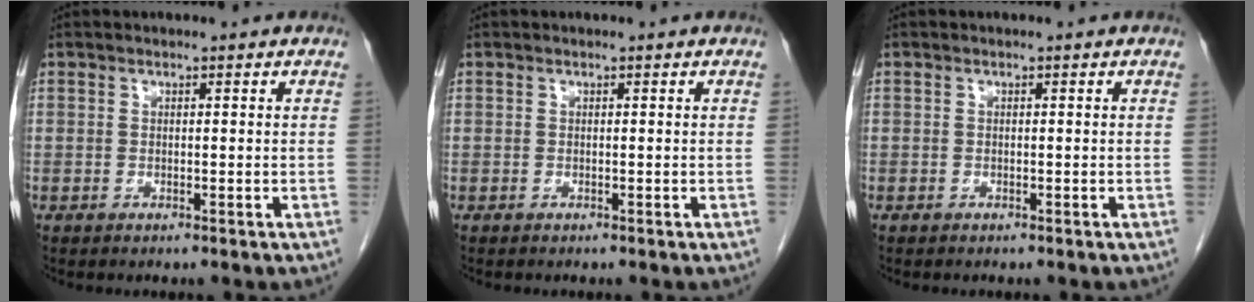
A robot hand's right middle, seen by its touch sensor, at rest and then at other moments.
{"total": 0.0}
{"total": 0.0}